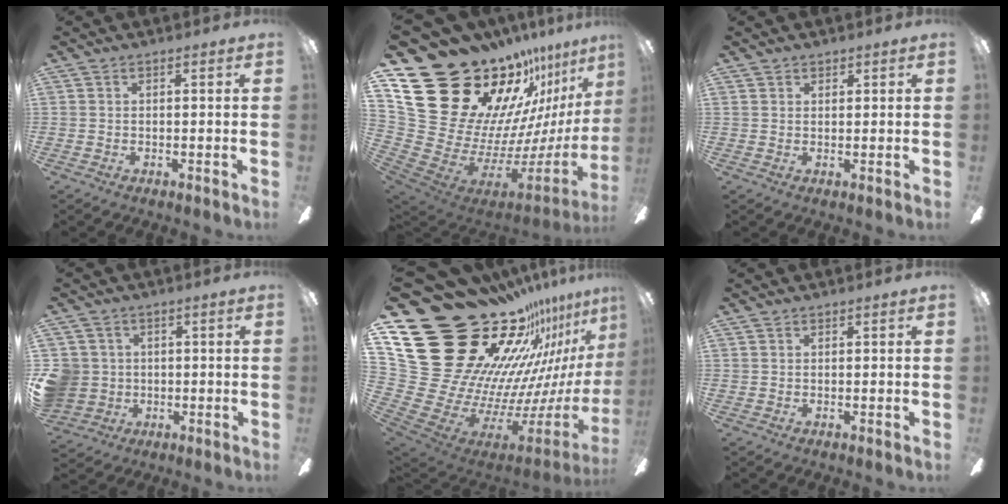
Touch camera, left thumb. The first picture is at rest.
{"total": 28.8, "force": [19.4, 16.9, 13.0], "torque": [-0.190, -0.197, 0.424]}
{"total": 1.3, "force": [1.2, 0.6, -0.1], "torque": [0.001, -0.002, 0.024]}
{"total": 7.7, "force": [0.3, 7.6, 1.7], "torque": [-0.065, 0.005, 0.010]}
{"total": 32.4, "force": [20.6, 18.9, 16.3], "torque": [-0.178, -0.263, 0.481]}
{"total": 0.0}